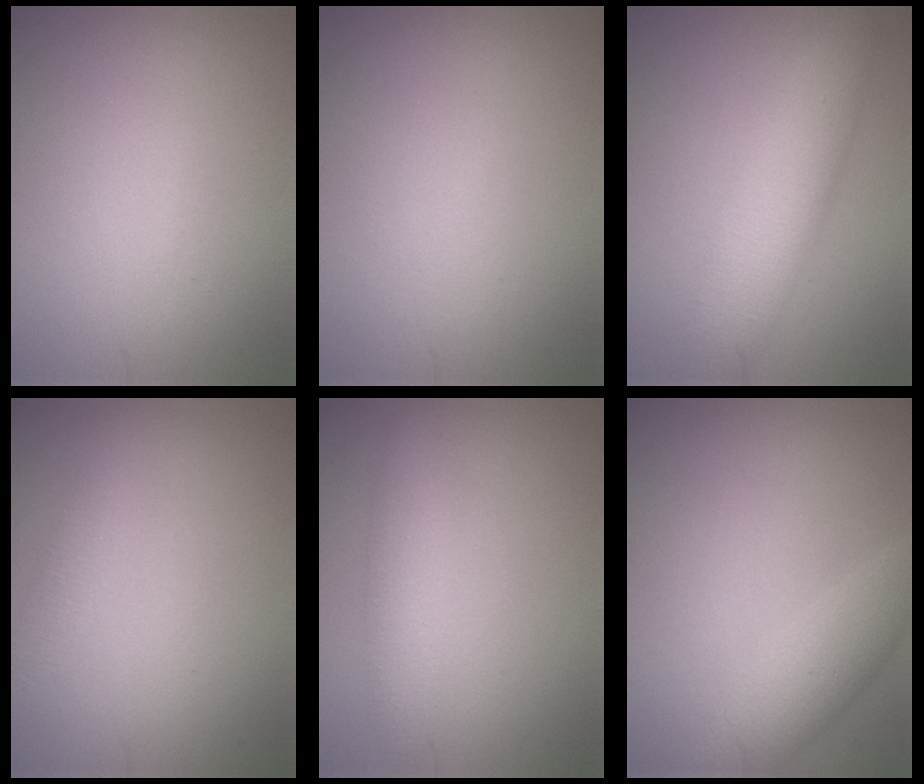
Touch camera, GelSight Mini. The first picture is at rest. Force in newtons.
{"total": 0.0}
{"total": 5.0, "press": 5.0, "slide": 0.1}
{"total": 2.0, "press": 2.0, "slide": 0.1}
{"total": 3.0, "press": 3.0, "slide": 0.0}
{"total": 3.2, "press": 3.1, "slide": 0.2}